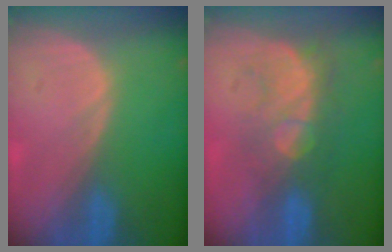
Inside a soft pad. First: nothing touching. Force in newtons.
{"total": 8.7, "press": 7.6, "slide": 4.3}